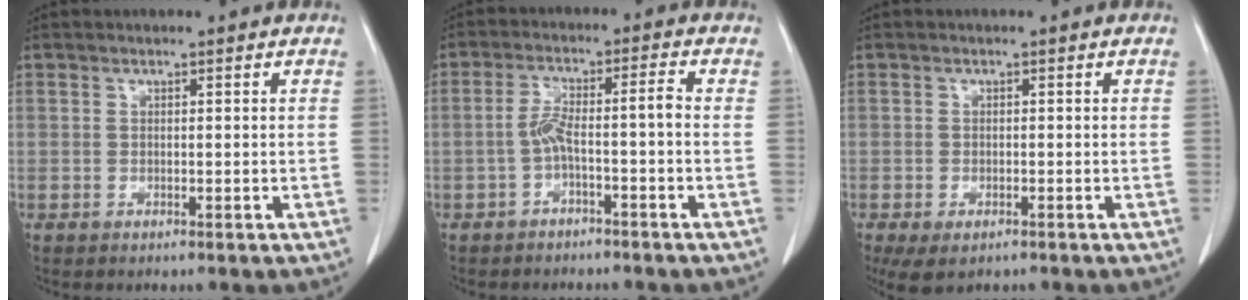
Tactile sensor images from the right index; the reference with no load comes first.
{"total": 4.8, "force": [-1.8, 0.2, 4.5], "torque": [-0.093, 0.027, -0.028]}
{"total": 4.6, "force": [-2.9, 2.2, 2.8], "torque": [-0.053, -0.011, -0.043]}